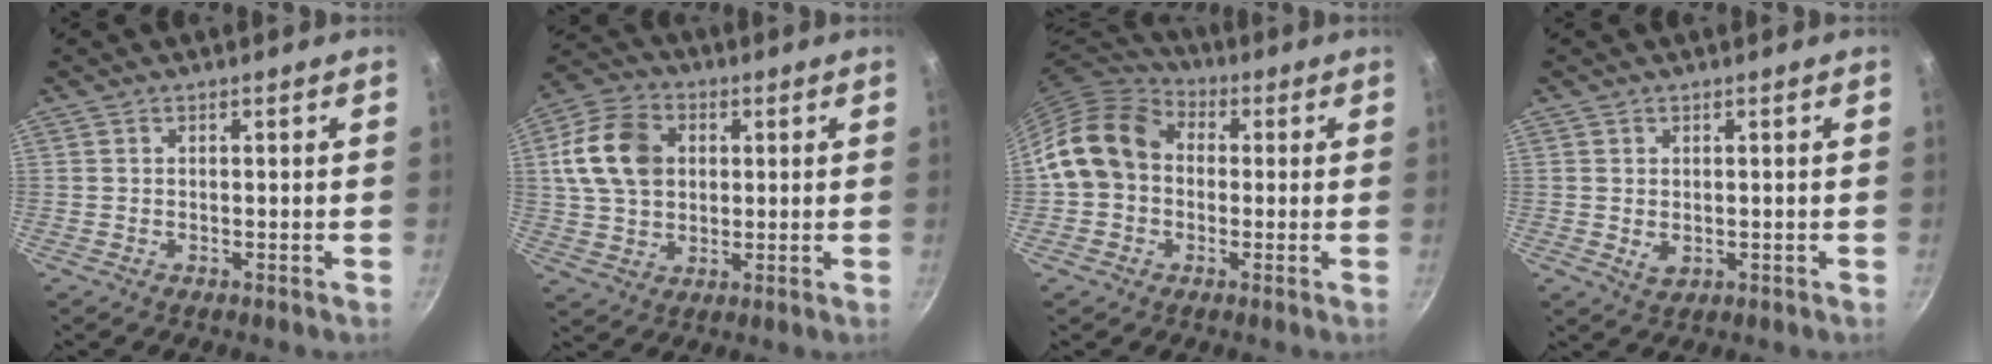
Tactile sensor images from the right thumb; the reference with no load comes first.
{"total": 13.7, "force": [2.8, 10.2, 8.8], "torque": [-0.145, 0.010, 0.042]}
{"total": 13.5, "force": [0.4, 10.9, 7.9], "torque": [-0.117, 0.033, -0.010]}
{"total": 2.4, "force": [0.1, 1.8, 1.6], "torque": [-0.026, -0.006, 0.005]}